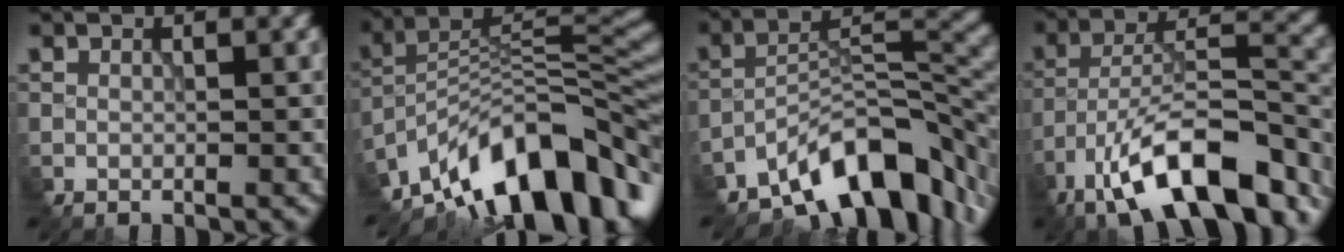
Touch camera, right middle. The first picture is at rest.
{"total": 13.3, "force": [-9.2, 5.4, 8.0], "torque": [-0.121, 0.033, -0.161]}
{"total": 10.0, "force": [-7.0, 3.8, 6.0], "torque": [-0.085, 0.008, -0.134]}
{"total": 13.3, "force": [-9.2, 4.5, 8.4], "torque": [-0.137, 0.013, -0.159]}